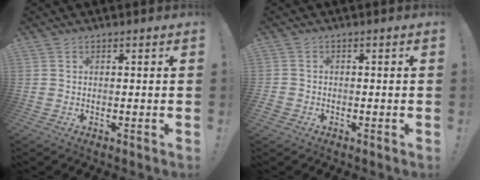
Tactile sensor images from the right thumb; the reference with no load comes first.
{"total": 1.8, "force": [-1.1, 1.3, 0.5], "torque": [-0.007, 0.004, -0.020]}